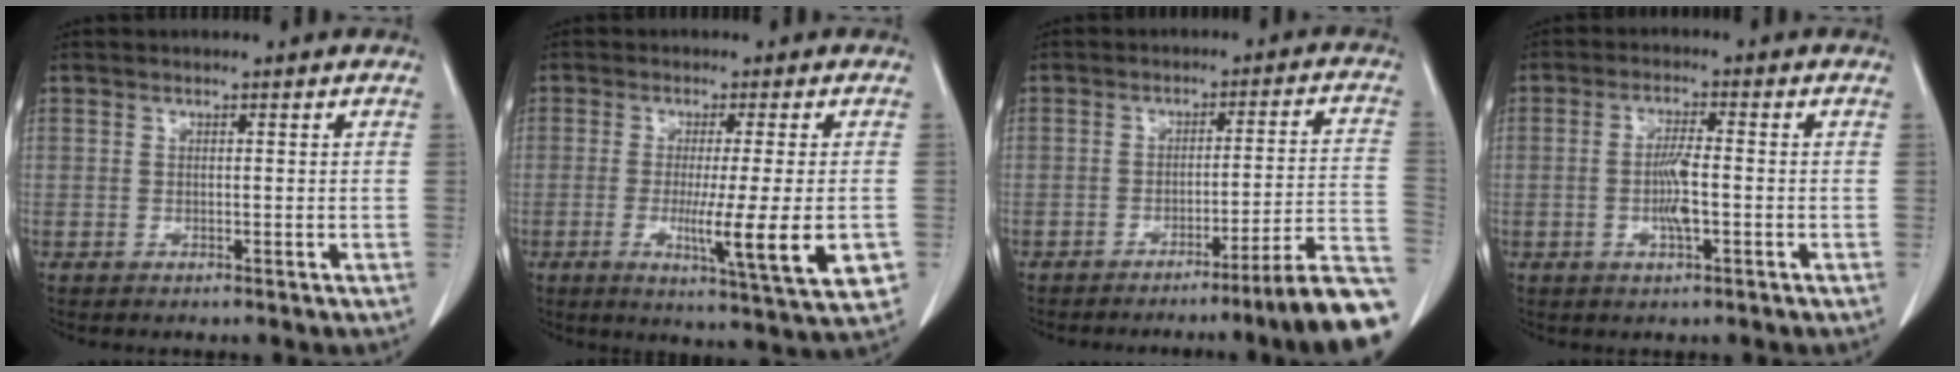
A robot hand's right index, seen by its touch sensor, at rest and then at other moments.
{"total": 11.9, "force": [-2.7, 0.0, 11.6], "torque": [-0.172, -0.033, -0.041]}
{"total": 13.6, "force": [-10.5, -1.7, 8.5], "torque": [-0.034, 0.028, -0.142]}
{"total": 4.4, "force": [-1.0, 0.6, 4.3], "torque": [-0.087, -0.002, -0.018]}